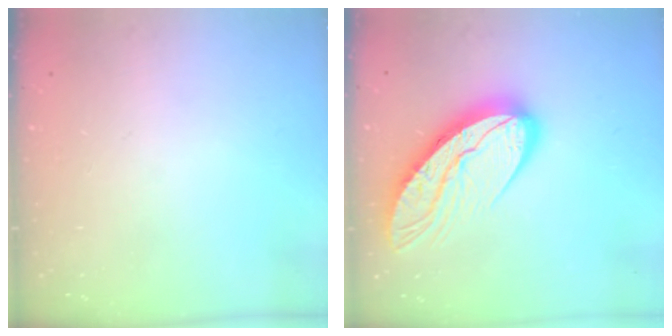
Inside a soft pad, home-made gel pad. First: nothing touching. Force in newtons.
{"total": 15.1, "press": 15.0, "slide": 1.3}